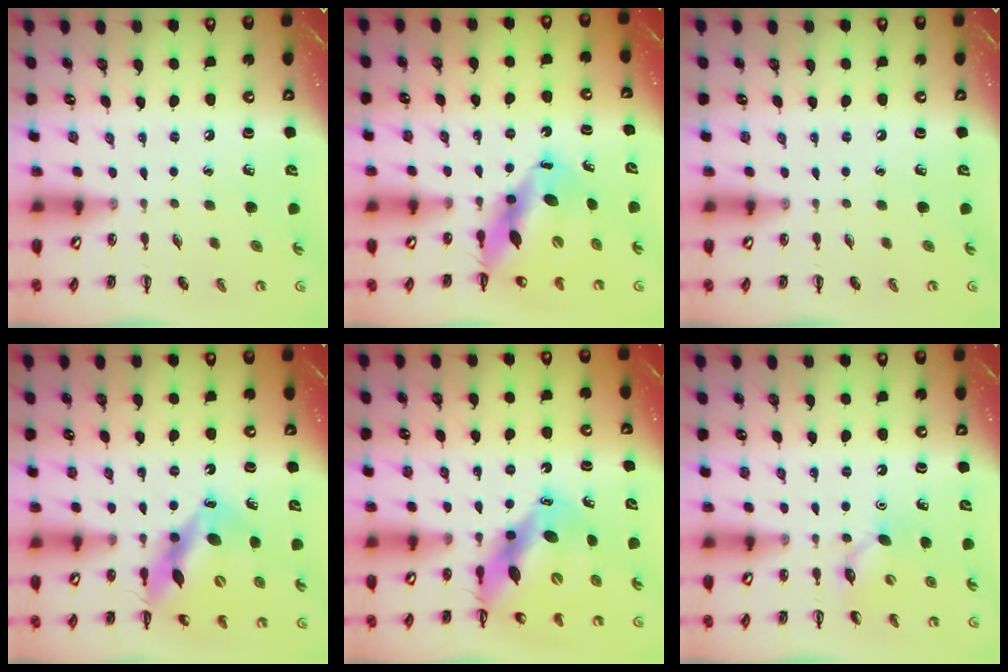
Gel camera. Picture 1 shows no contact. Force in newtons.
{"total": 12.4, "press": 11.9, "slide": 3.4}
{"total": 0.0}
{"total": 12.8, "press": 12.4, "slide": 3.2}
{"total": 14.3, "press": 13.7, "slide": 4.1}
{"total": 5.9, "press": 5.8, "slide": 1.1}